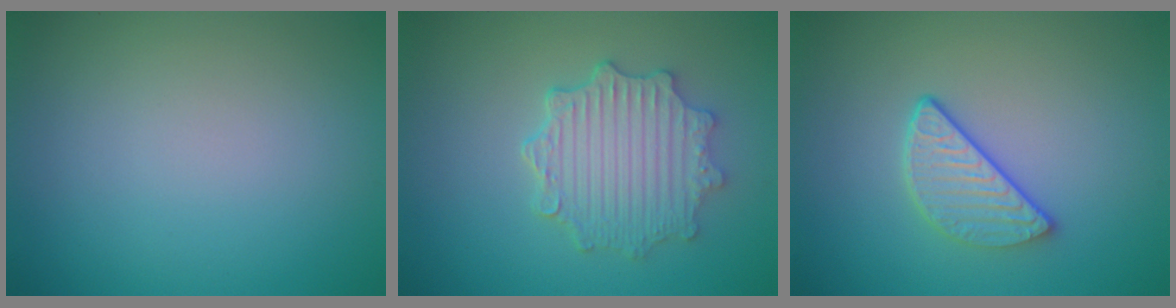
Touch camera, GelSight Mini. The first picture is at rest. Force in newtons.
{"total": 4.9, "press": 3.9, "slide": 3.0}
{"total": 3.2, "press": 2.6, "slide": 2.0}